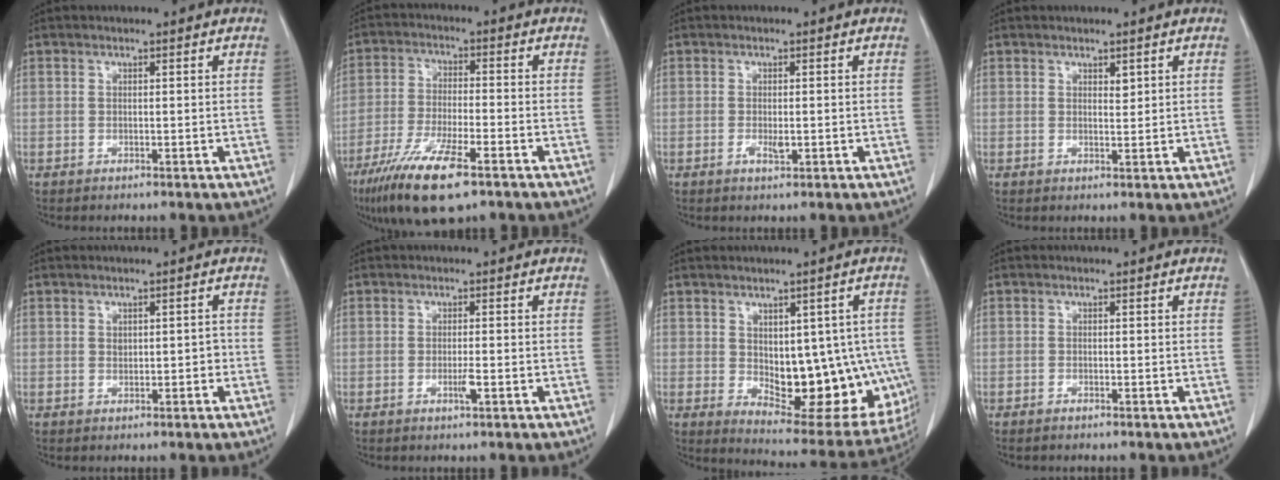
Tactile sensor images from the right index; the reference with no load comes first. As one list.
[{"total": 13.3, "force": [-8.4, 2.2, 10.1], "torque": [-0.200, -0.030, -0.150]}, {"total": 1.5, "force": [-0.4, 0.4, 1.4], "torque": [-0.027, -0.004, -0.006]}, {"total": 1.0, "force": [0.6, 0.4, 0.7], "torque": [-0.009, -0.004, 0.010]}, {"total": 1.6, "force": [0.0, 1.0, 1.2], "torque": [-0.014, 0.008, 0.003]}, {"total": 1.6, "force": [-0.6, -0.1, 1.5], "torque": [-0.031, -0.005, -0.010]}, {"total": 16.1, "force": [-1.6, 8.0, 13.9], "torque": [-0.153, 0.001, 0.006]}, {"total": 0.7, "force": [-0.7, 0.1, 0.3], "torque": [-0.009, -0.001, -0.010]}]